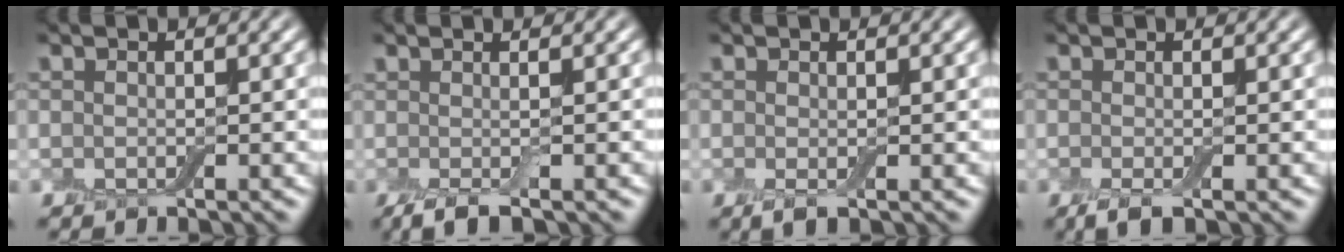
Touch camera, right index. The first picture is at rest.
{"total": 2.6, "force": [-0.6, 0.6, 2.5], "torque": [-0.033, -0.002, -0.014]}
{"total": 1.0, "force": [-0.1, 0.1, 0.9], "torque": [-0.017, -0.006, -0.003]}
{"total": 1.6, "force": [-0.7, 0.3, 1.4], "torque": [-0.030, -0.007, -0.015]}